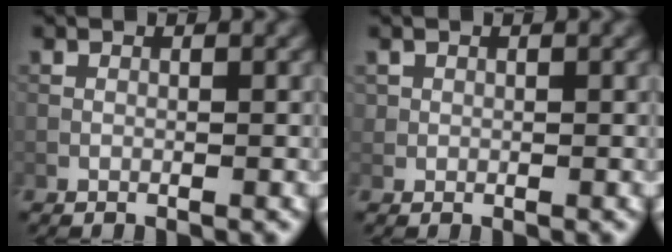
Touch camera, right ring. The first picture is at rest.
{"total": 0.7, "force": [0.2, 0.7, 0.1], "torque": [0.005, -0.004, 0.006]}